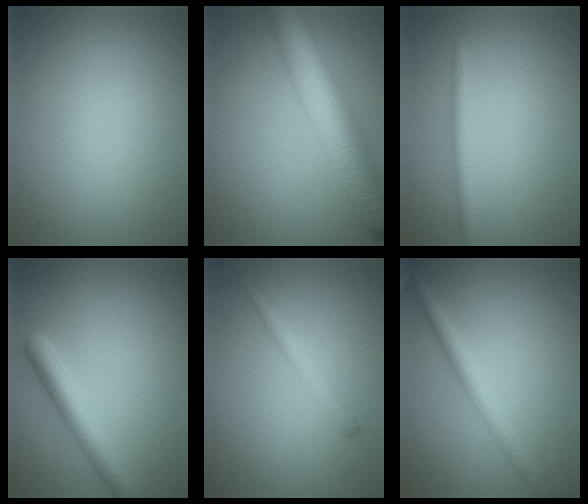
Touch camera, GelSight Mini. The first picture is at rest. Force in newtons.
{"total": 10.3, "press": 10.3, "slide": 0.4}
{"total": 1.9, "press": 1.9, "slide": 0.2}
{"total": 4.1, "press": 4.1, "slide": 0.1}
{"total": 1.6, "press": 1.6, "slide": 0.0}
{"total": 3.1, "press": 3.1, "slide": 0.1}